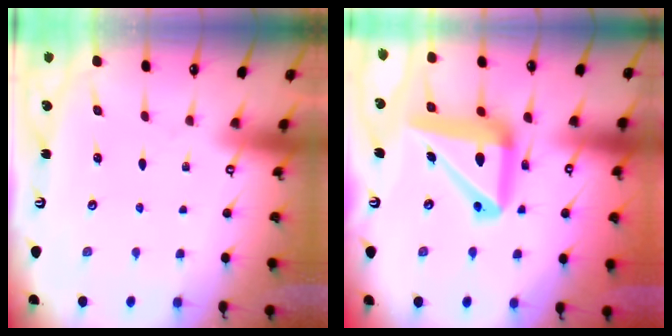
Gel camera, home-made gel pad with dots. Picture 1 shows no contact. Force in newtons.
{"total": 20.2, "press": 20.0, "slide": 2.5}